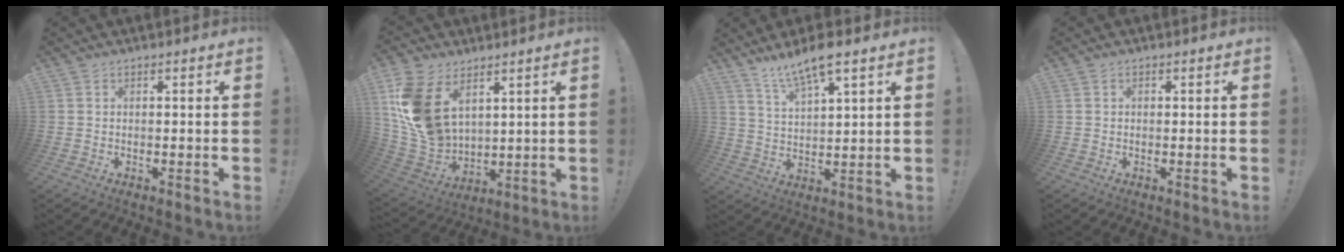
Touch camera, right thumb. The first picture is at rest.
{"total": 17.2, "force": [7.0, 11.2, 11.0], "torque": [-0.226, -0.042, 0.135]}
{"total": 9.7, "force": [7.6, 1.7, 5.7], "torque": [-0.102, -0.042, 0.133]}
{"total": 0.5, "force": [0.0, 0.5, 0.2], "torque": [-0.012, 0.005, 0.001]}